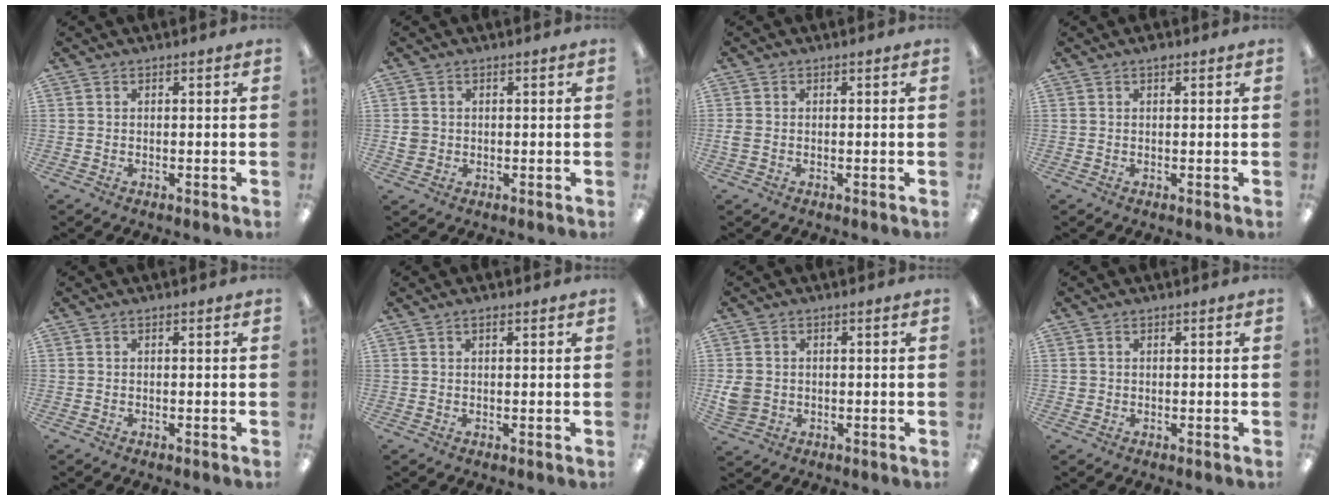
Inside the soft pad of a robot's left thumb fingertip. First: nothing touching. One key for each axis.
{"total": 2.5, "fx": 0.1, "fy": 2.4, "fz": 0.7, "tx": -0.014, "ty": 0.004, "tz": 0.002}
{"total": 1.7, "fx": -0.2, "fy": 1.2, "fz": 1.2, "tx": -0.028, "ty": 0.000, "tz": -0.006}
{"total": 1.0, "fx": 0.7, "fy": 0.4, "fz": 0.6, "tx": -0.005, "ty": -0.002, "tz": 0.011}
{"total": 0.0}
{"total": 0.8, "fx": 0.6, "fy": 0.3, "fz": 0.4, "tx": -0.010, "ty": 0.001, "tz": 0.011}
{"total": 4.5, "fx": 0.0, "fy": 4.1, "fz": 1.9, "tx": -0.034, "ty": 0.004, "tz": 0.002}
{"total": 1.0, "fx": 0.3, "fy": 1.0, "fz": 0.1, "tx": -0.003, "ty": 0.003, "tz": 0.005}